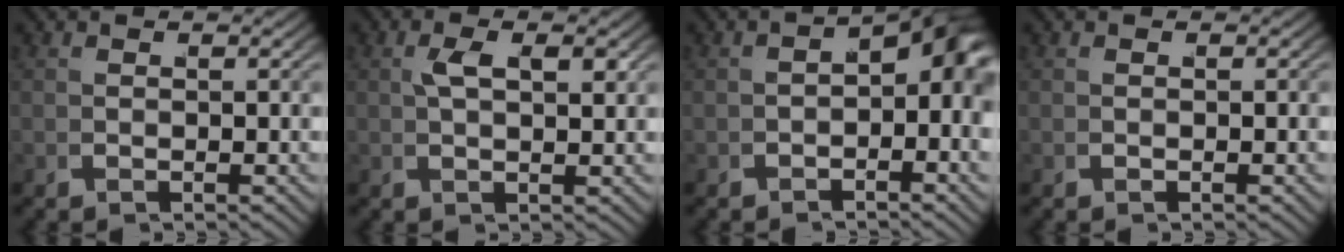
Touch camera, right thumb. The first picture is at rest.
{"total": 2.5, "force": [1.2, 0.3, 2.1], "torque": [-0.035, 0.010, 0.025]}
{"total": 5.7, "force": [-0.3, 2.7, 5.0], "torque": [-0.052, -0.001, -0.007]}
{"total": 0.0}